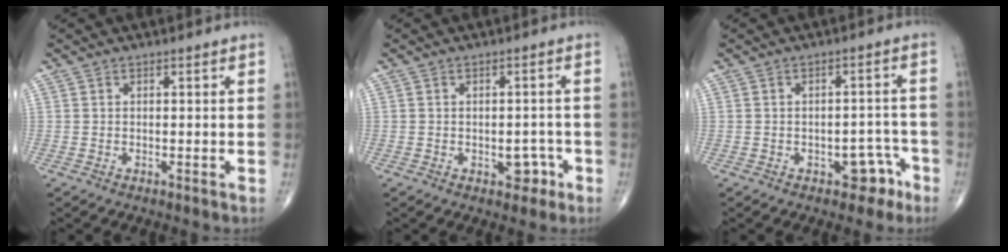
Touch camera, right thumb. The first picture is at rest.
{"total": 3.5, "force": [-1.4, 2.3, 2.2], "torque": [-0.008, 0.012, -0.016]}
{"total": 5.0, "force": [-2.9, 3.1, 2.8], "torque": [-0.012, 0.035, -0.033]}